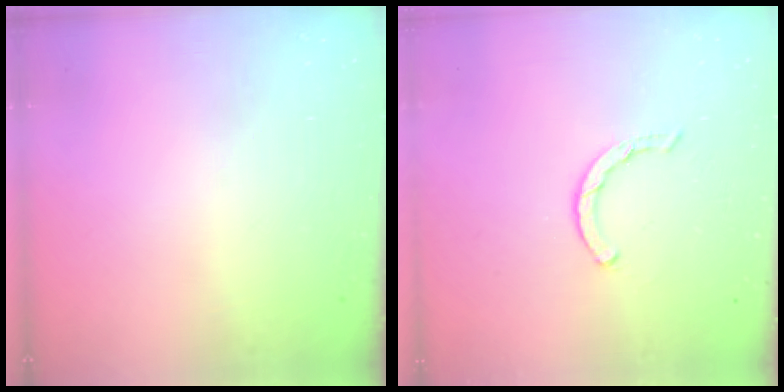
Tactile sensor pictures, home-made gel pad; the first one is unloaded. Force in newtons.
{"total": 2.0, "press": 2.0, "slide": 0.2}